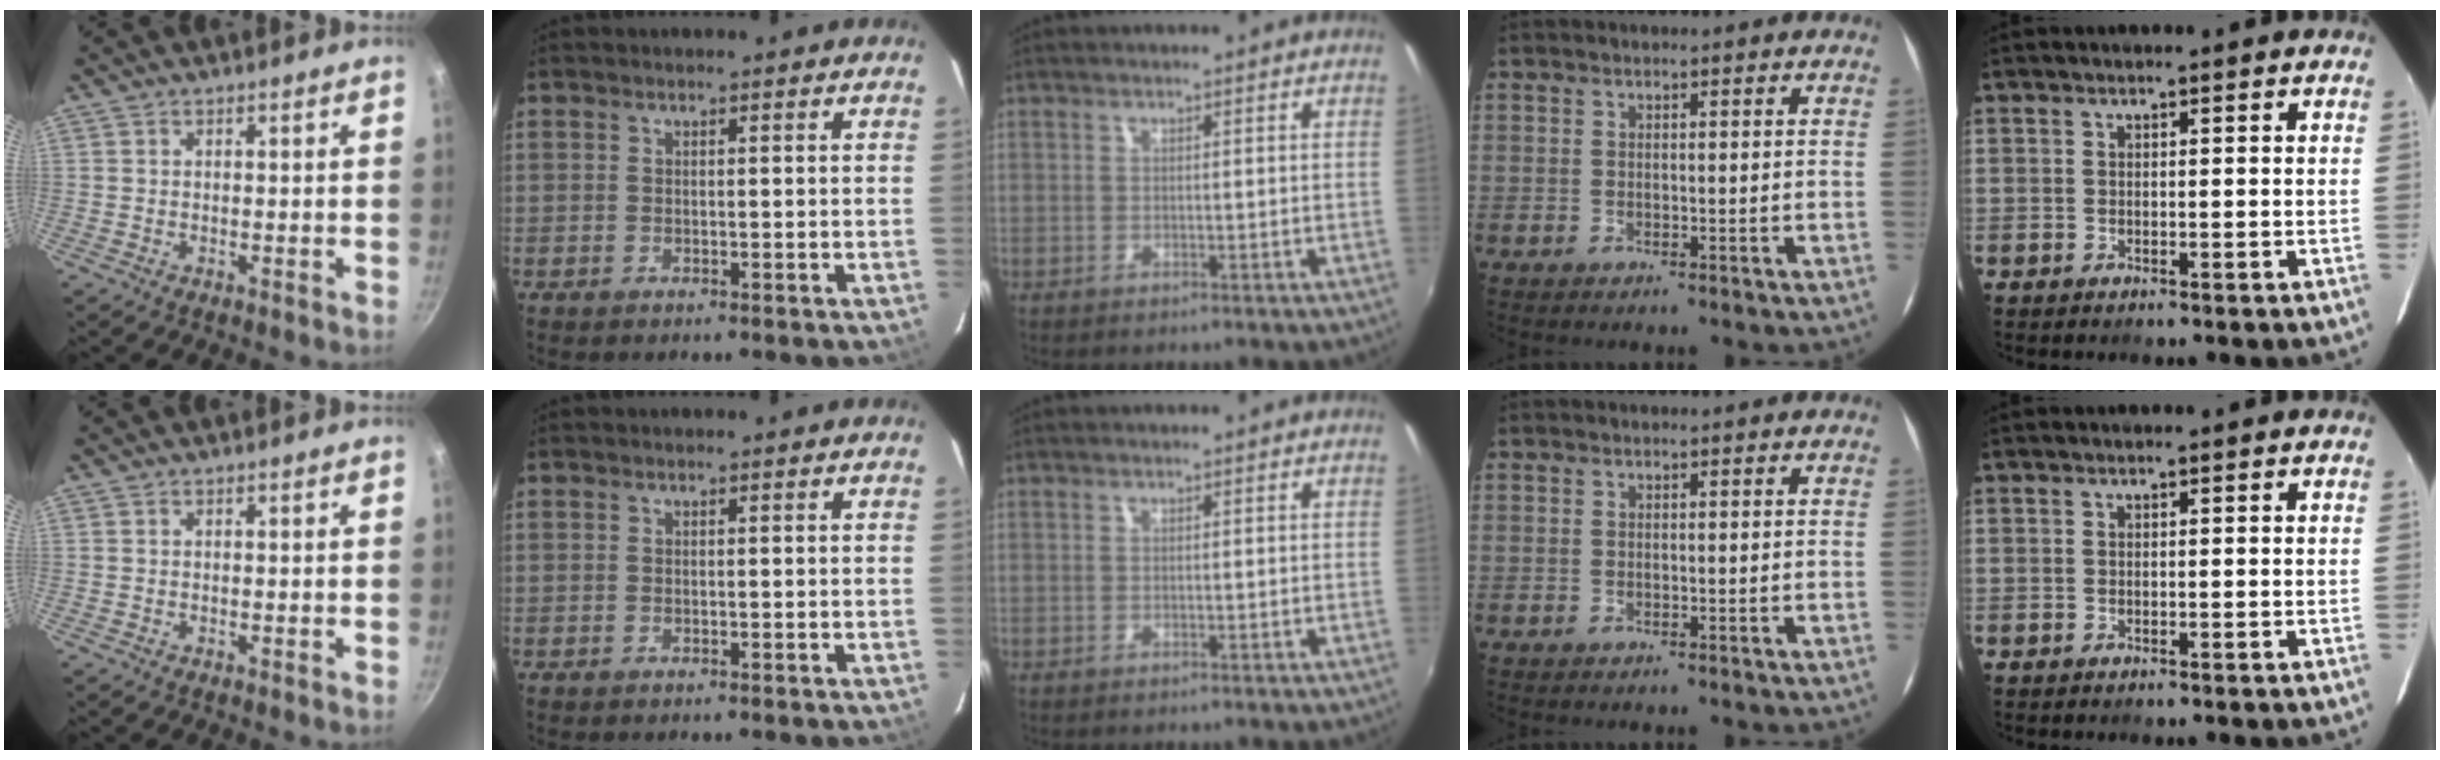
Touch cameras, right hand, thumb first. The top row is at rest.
{}